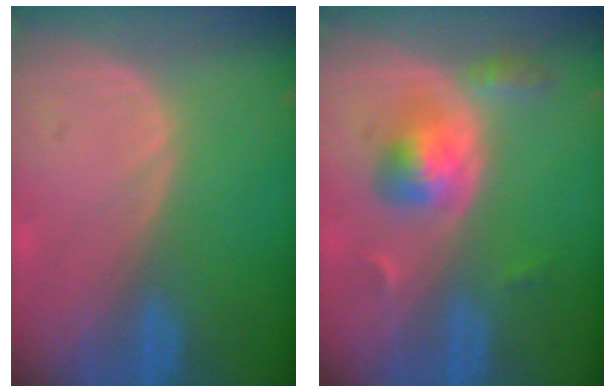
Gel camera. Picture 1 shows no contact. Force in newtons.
{"total": 5.1, "press": 4.9, "slide": 1.4}